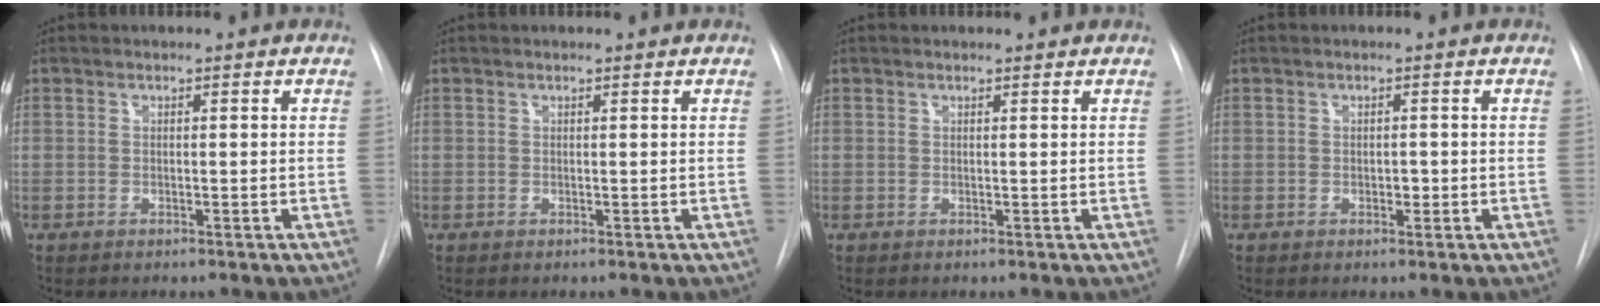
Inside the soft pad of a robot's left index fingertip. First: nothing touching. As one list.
[{"total": 0.7, "force": [0.7, 0.0, 0.1], "torque": [-0.008, 0.005, 0.010]}, {"total": 1.3, "force": [1.3, 0.2, 0.2], "torque": [-0.008, 0.004, 0.015]}, {"total": 1.0, "force": [-0.4, 0.6, 0.6], "torque": [-0.007, -0.003, -0.006]}]